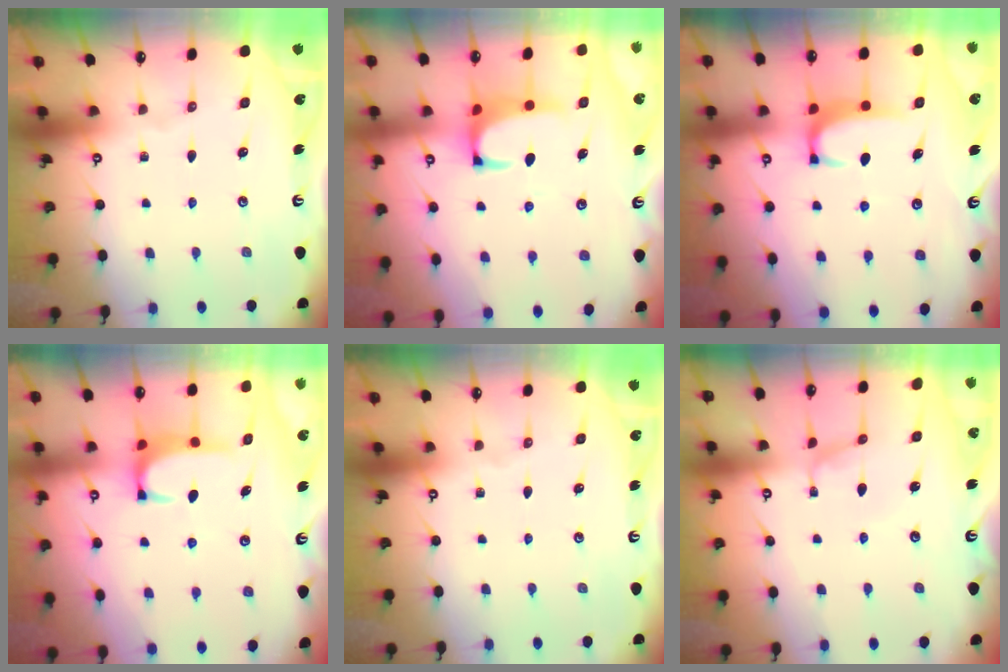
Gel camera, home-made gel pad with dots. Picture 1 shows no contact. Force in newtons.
{"total": 1.5, "press": 1.3, "slide": 0.8}
{"total": 1.7, "press": 1.7, "slide": 0.5}
{"total": 1.7, "press": 1.5, "slide": 0.8}
{"total": 0.0}
{"total": 0.6, "press": 0.4, "slide": 0.5}